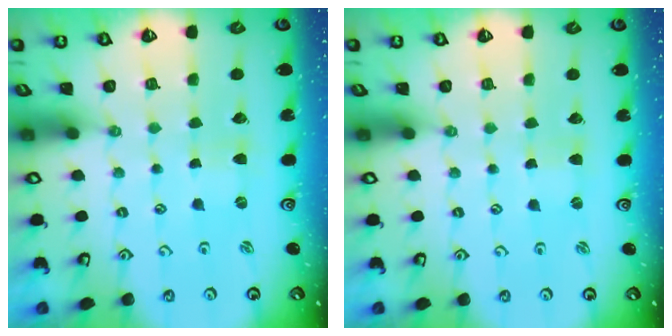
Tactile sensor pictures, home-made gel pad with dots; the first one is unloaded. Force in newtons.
{"total": 0.6, "press": 0.6, "slide": 0.1}